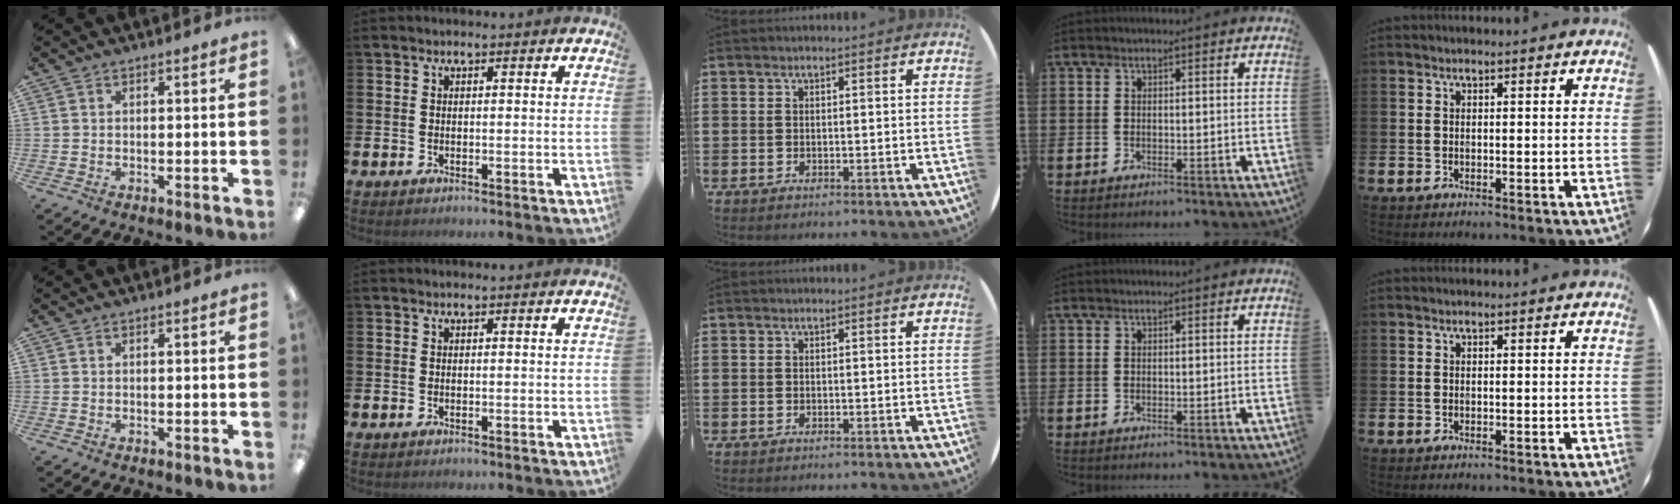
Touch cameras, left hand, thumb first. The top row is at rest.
{}